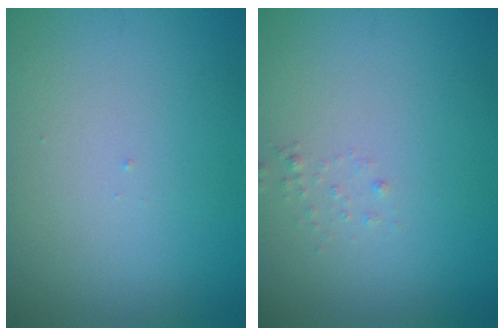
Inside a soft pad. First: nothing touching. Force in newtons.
{"total": 0.6, "press": 0.6, "slide": 0.1}